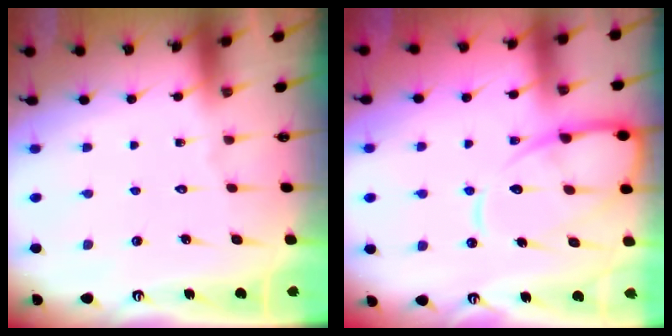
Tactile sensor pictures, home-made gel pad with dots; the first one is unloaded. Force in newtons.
{"total": 12.7, "press": 12.6, "slide": 1.4}